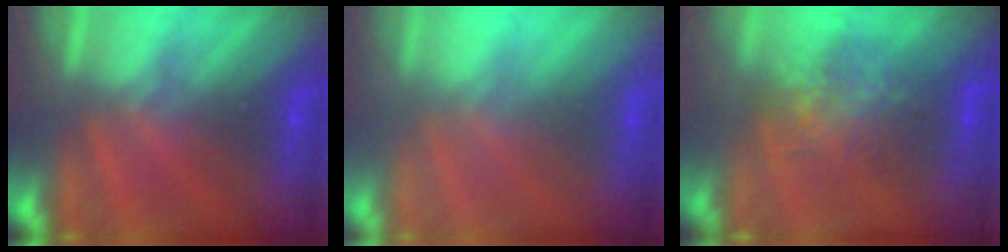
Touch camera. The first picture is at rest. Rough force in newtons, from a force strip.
{"total": 2.6}
{"total": 8.7}